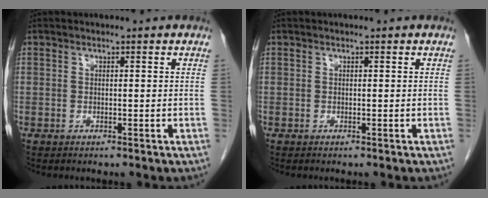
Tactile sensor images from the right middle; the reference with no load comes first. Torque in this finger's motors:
{"motor_torque": [0.43, 0.04, 0.00, 0.01]}